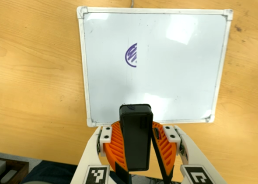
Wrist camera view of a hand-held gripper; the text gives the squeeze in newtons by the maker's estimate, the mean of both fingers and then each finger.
{"total": 11.6, "left": 10.9, "right": 12.3}